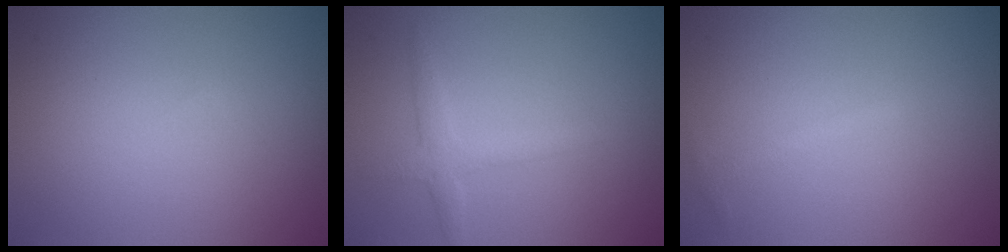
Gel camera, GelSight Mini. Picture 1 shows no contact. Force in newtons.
{"total": 2.2, "press": 2.2, "slide": 0.1}
{"total": 0.9, "press": 0.9, "slide": 0.0}